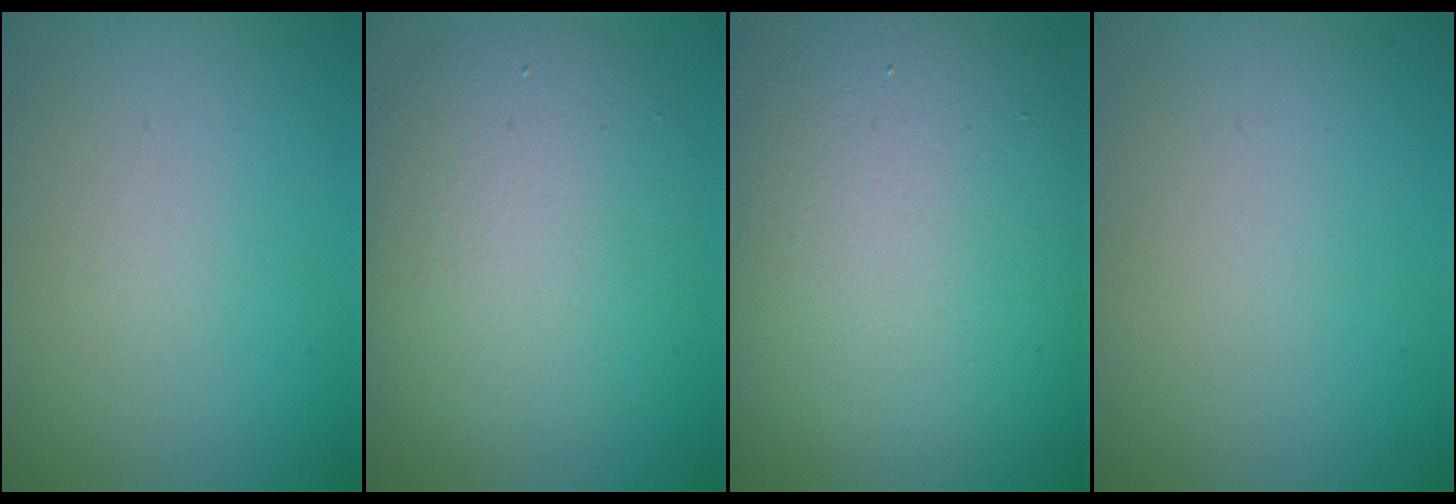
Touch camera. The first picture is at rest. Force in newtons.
{"total": 8.0, "press": 7.9, "slide": 0.8}
{"total": 15.8, "press": 15.8, "slide": 1.1}
{"total": 0.0}